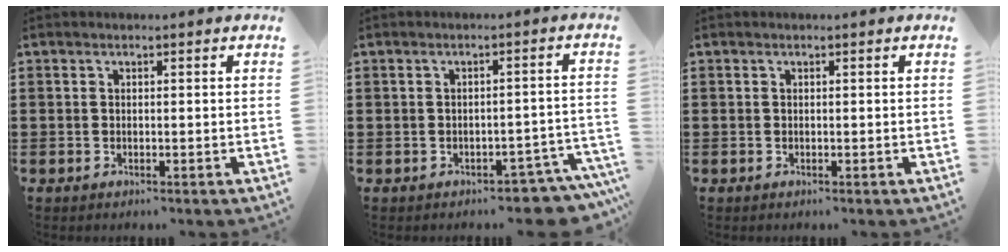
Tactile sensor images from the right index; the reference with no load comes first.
{"total": 3.1, "force": [-3.0, 0.7, 0.6], "torque": [-0.014, 0.004, -0.062]}
{"total": 0.0}